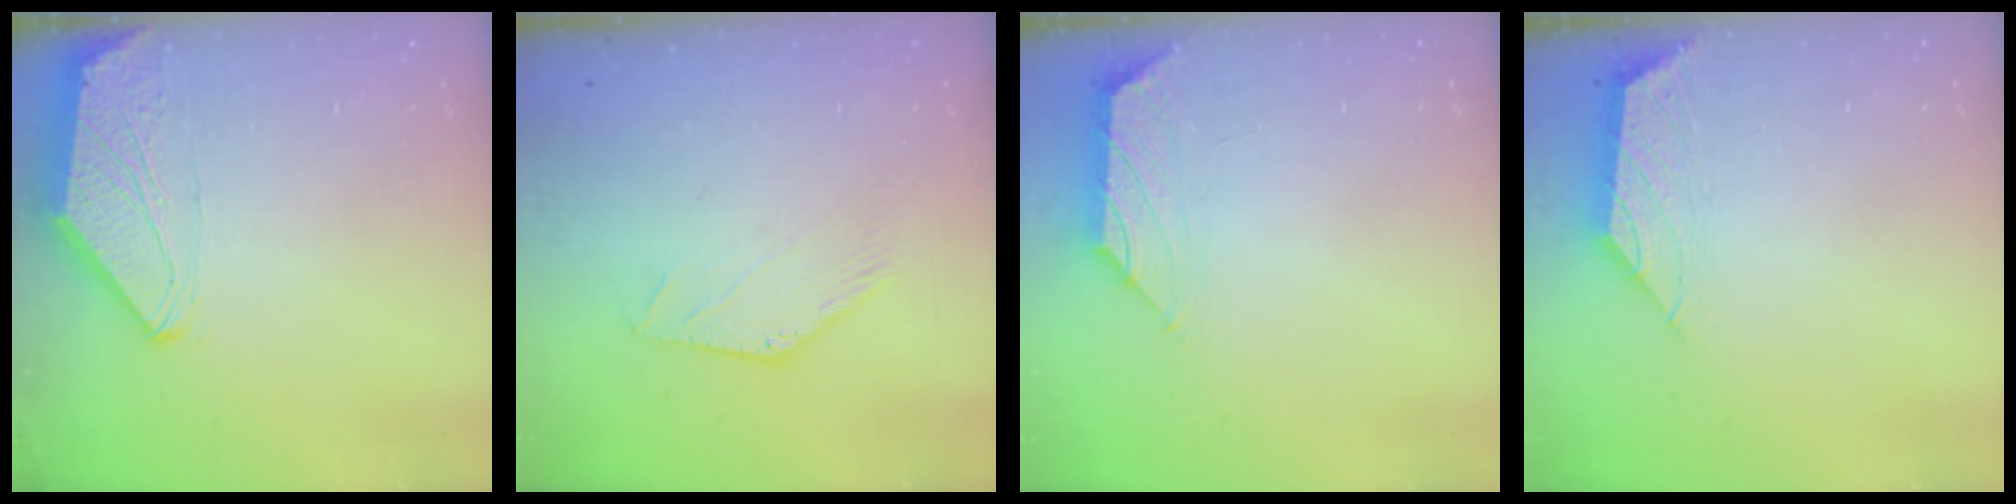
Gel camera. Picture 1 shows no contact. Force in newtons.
{"total": 0.0}
{"total": 0.0}
{"total": 2.0, "press": 1.9, "slide": 0.3}